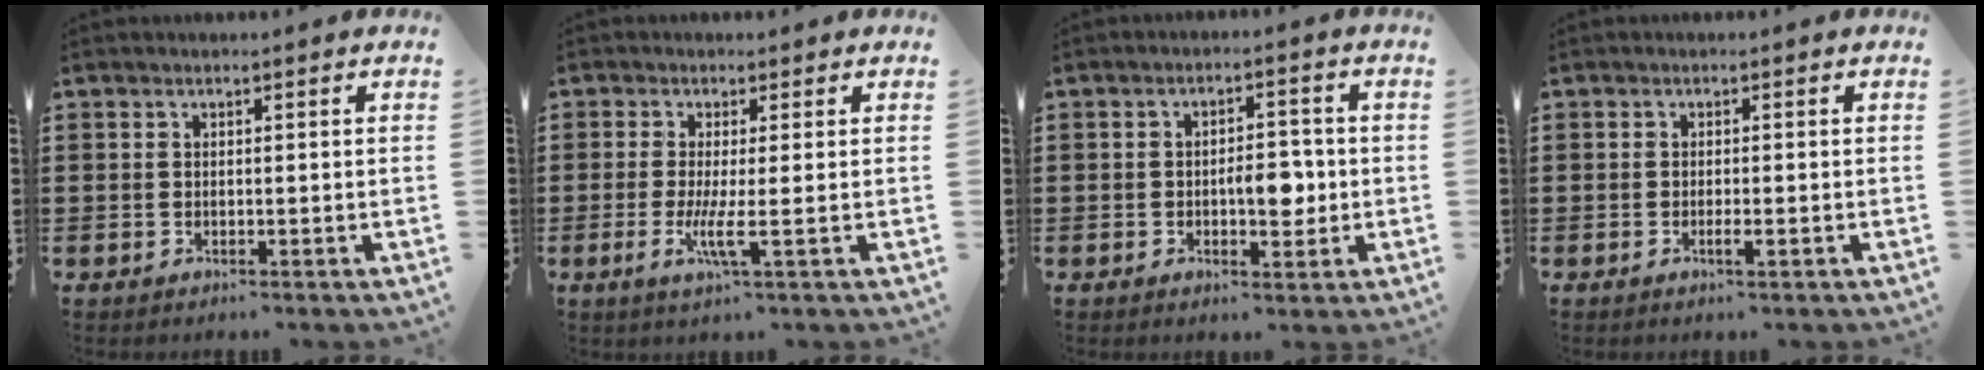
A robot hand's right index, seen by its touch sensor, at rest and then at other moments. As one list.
[{"total": 4.3, "force": [-0.9, 0.1, 4.2], "torque": [-0.082, -0.015, -0.017]}, {"total": 5.0, "force": [-0.9, 2.2, 4.3], "torque": [-0.062, -0.001, -0.019]}, {"total": 1.3, "force": [-0.6, 0.0, 1.2], "torque": [-0.023, -0.007, -0.008]}]